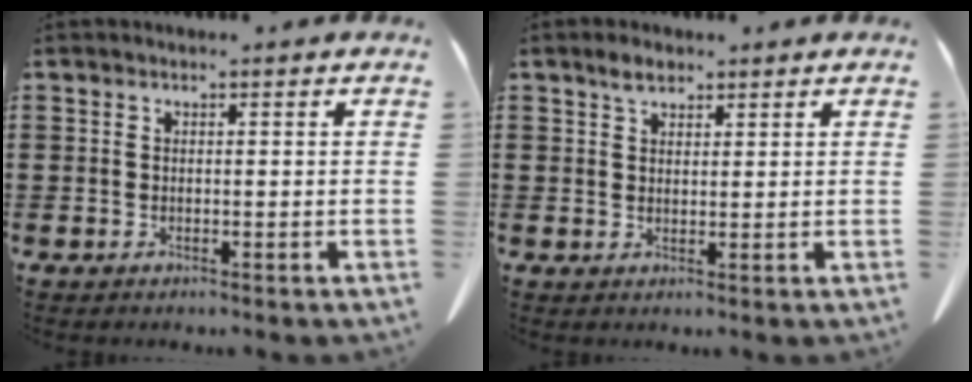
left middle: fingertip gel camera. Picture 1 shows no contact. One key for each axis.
{"total": 2.3, "fx": 1.6, "fy": 1.2, "fz": 1.1, "tx": -0.017, "ty": 0.000, "tz": 0.028}